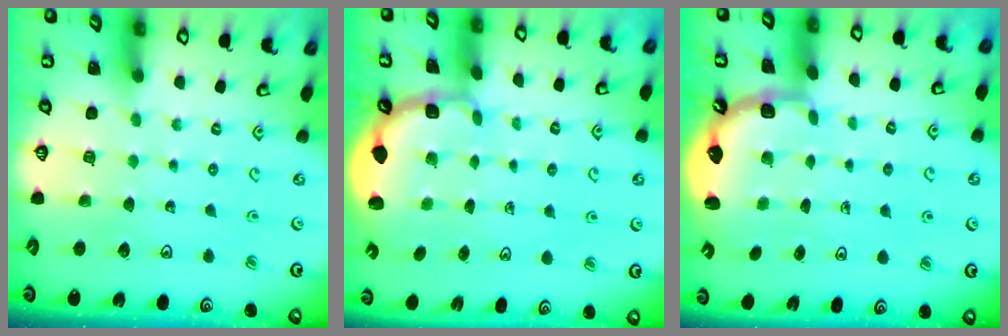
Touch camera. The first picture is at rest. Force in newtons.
{"total": 2.5, "press": 2.2, "slide": 1.1}
{"total": 2.6, "press": 2.3, "slide": 1.3}